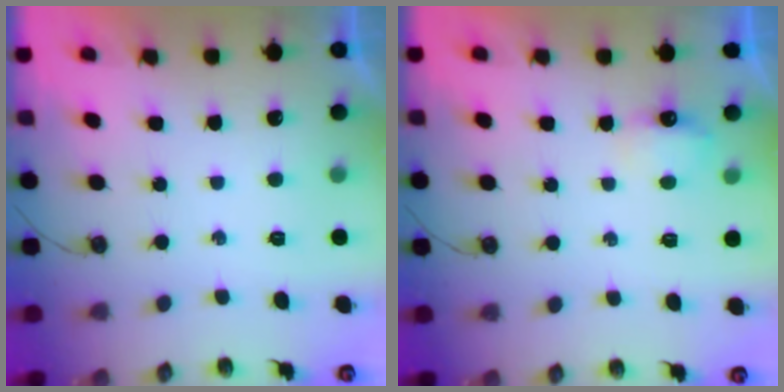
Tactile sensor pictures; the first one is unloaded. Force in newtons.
{"total": 4.8, "press": 4.7, "slide": 0.7}